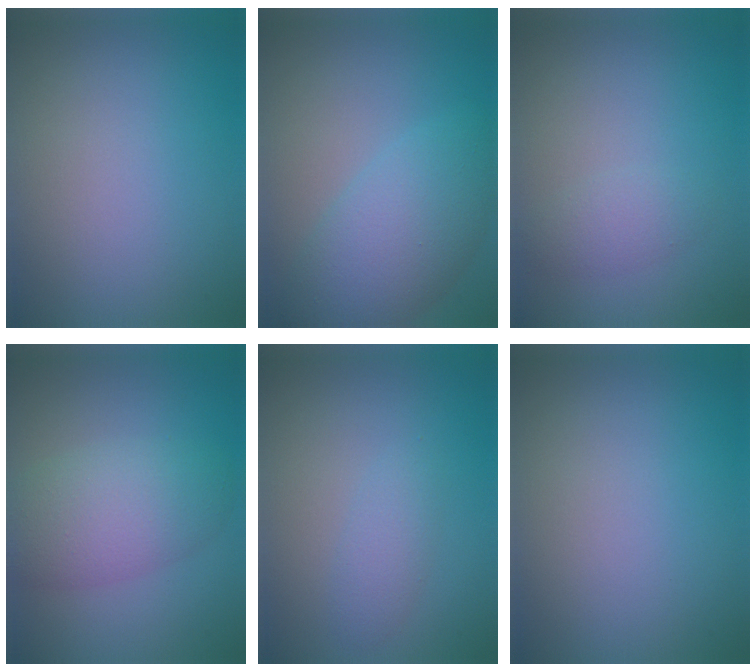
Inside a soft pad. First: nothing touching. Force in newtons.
{"total": 6.5, "press": 6.5, "slide": 0.2}
{"total": 1.6, "press": 1.6, "slide": 0.0}
{"total": 5.3, "press": 5.3, "slide": 0.2}
{"total": 1.7, "press": 1.7, "slide": 0.0}
{"total": 0.0}